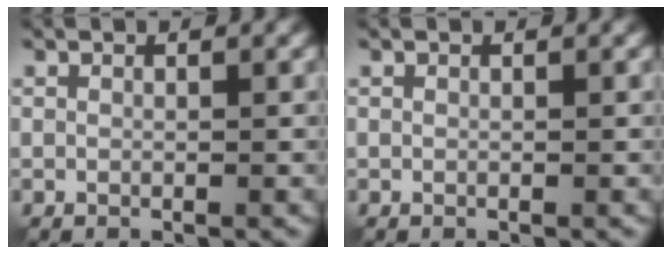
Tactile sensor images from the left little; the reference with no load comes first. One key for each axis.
{"total": 0.0}